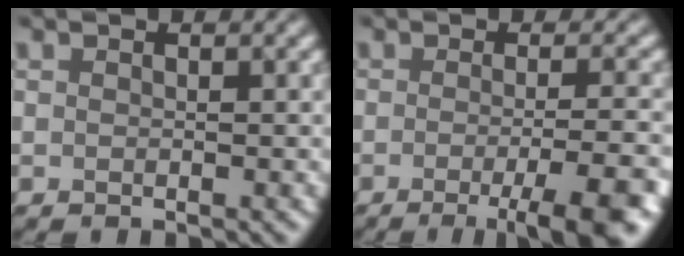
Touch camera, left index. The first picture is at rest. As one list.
[{"total": 7.6, "force": [-3.3, 1.7, 6.6], "torque": [-0.080, -0.001, -0.045]}]